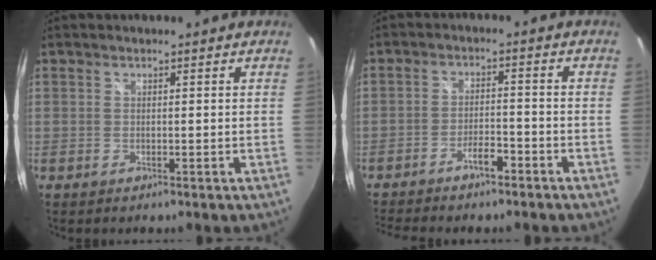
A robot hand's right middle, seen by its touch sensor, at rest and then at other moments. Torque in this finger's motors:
{"motor_torque": [1.07, -1.06, 0.16, 0.08]}